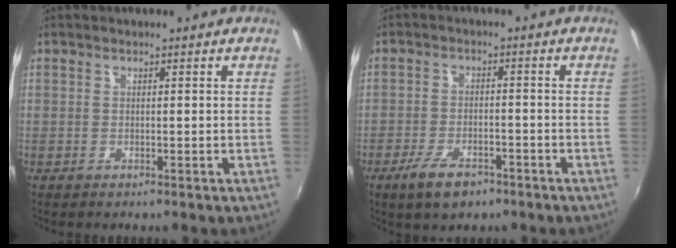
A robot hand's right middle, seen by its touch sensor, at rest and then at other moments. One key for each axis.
{"total": 6.9, "fx": -4.6, "fy": 2.8, "fz": 4.3, "tx": -0.104, "ty": -0.011, "tz": -0.080}